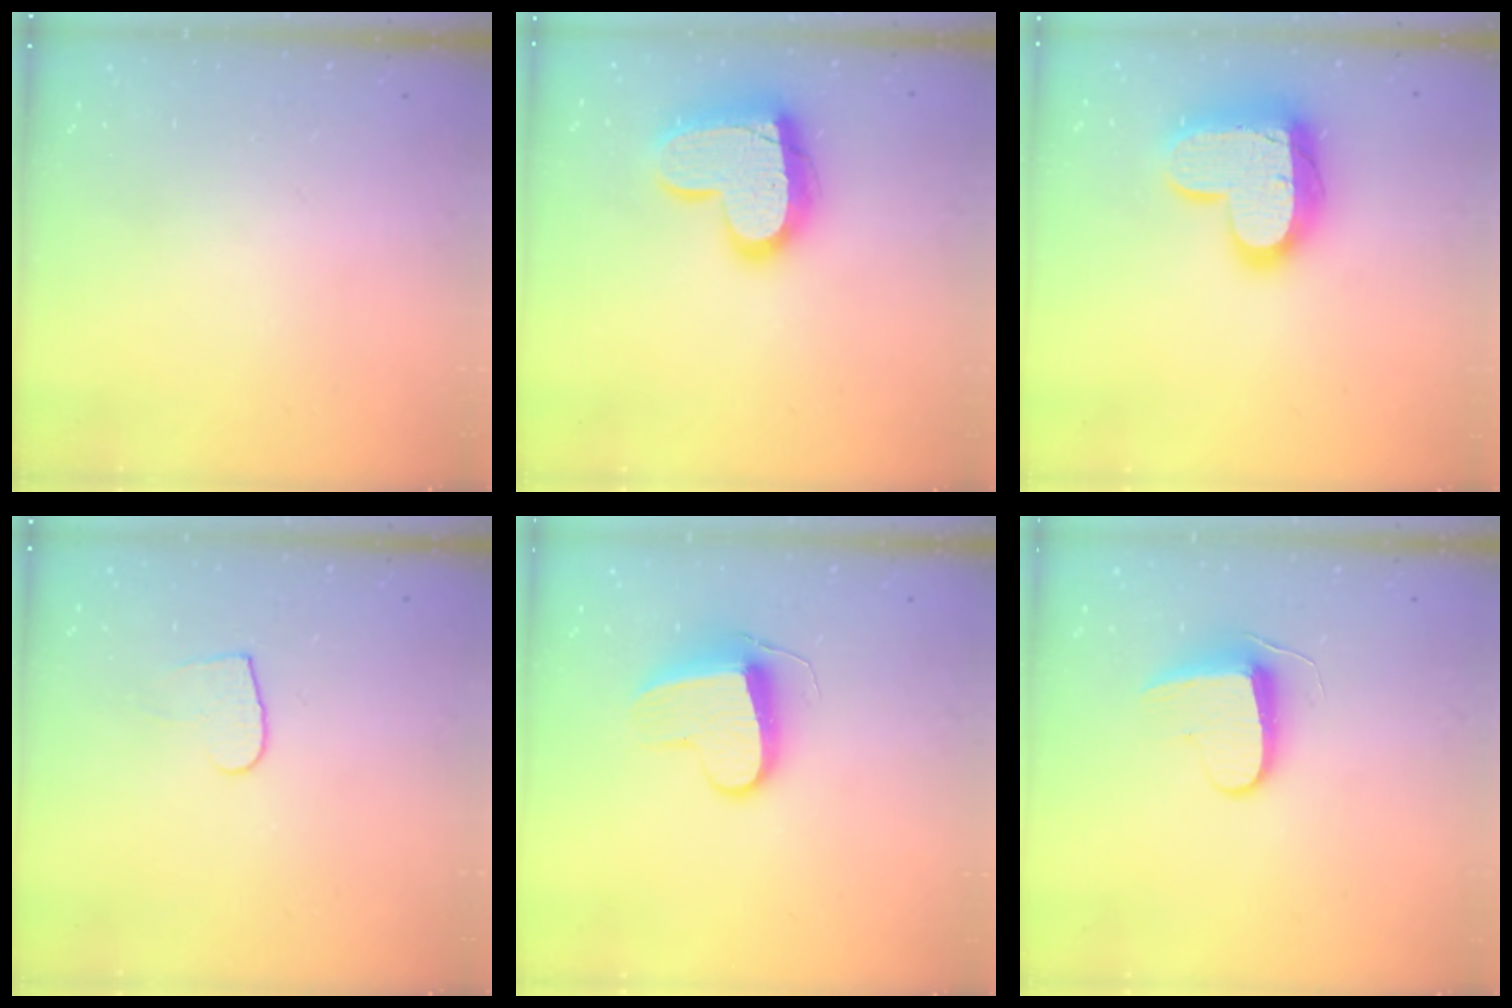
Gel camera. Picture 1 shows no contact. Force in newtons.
{"total": 17.2, "press": 17.2, "slide": 1.3}
{"total": 17.8, "press": 17.8, "slide": 1.3}
{"total": 6.0, "press": 6.0, "slide": 0.5}
{"total": 9.9, "press": 9.9, "slide": 0.6}
{"total": 8.7, "press": 8.6, "slide": 0.5}